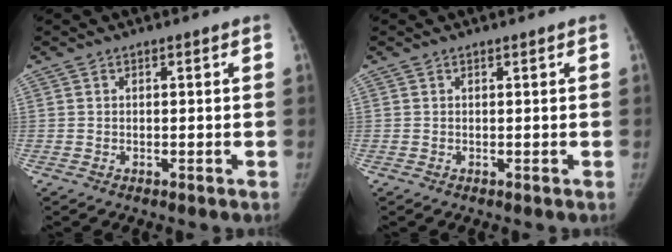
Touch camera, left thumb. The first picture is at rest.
{"total": 0.0}